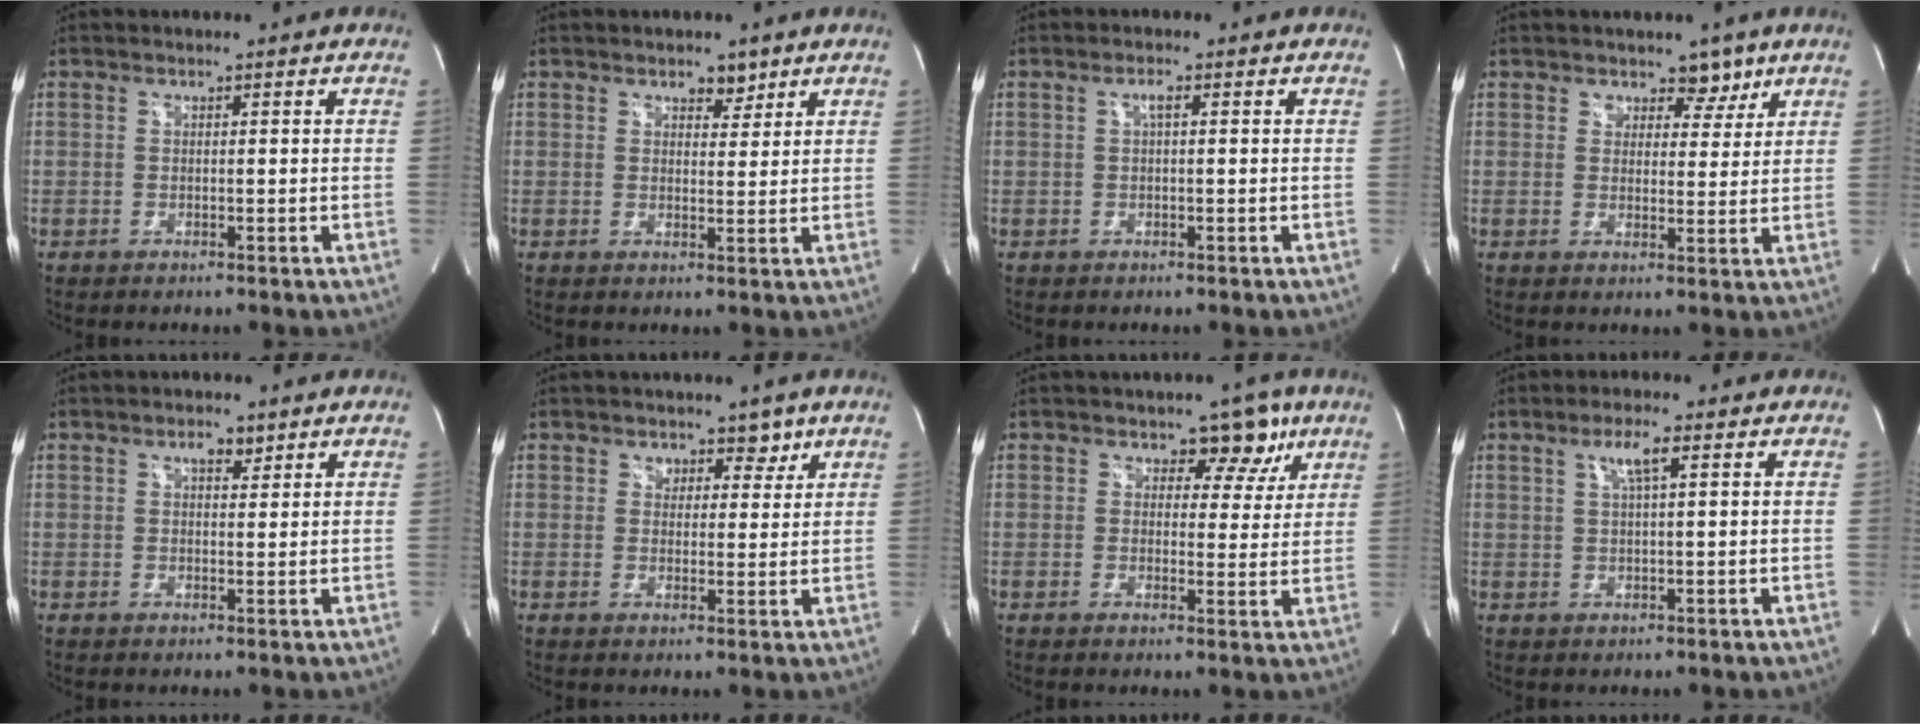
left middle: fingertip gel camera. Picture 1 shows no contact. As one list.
[{"total": 2.6, "force": [1.8, 1.5, 1.1], "torque": [-0.014, 0.000, 0.029]}, {"total": 1.2, "force": [0.3, 0.2, 1.2], "torque": [-0.024, 0.004, 0.005]}, {"total": 3.8, "force": [2.7, 2.5, 1.1], "torque": [0.000, -0.002, 0.037]}, {"total": 2.2, "force": [1.4, 1.0, 1.4], "torque": [-0.025, 0.004, 0.023]}, {"total": 3.3, "force": [2.2, 2.3, 0.9], "torque": [0.001, 0.000, 0.031]}, {"total": 5.5, "force": [3.3, 3.7, 2.4], "torque": [-0.006, 0.007, 0.038]}, {"total": 3.4, "force": [1.5, 0.1, 3.1], "torque": [-0.060, 0.003, 0.028]}]